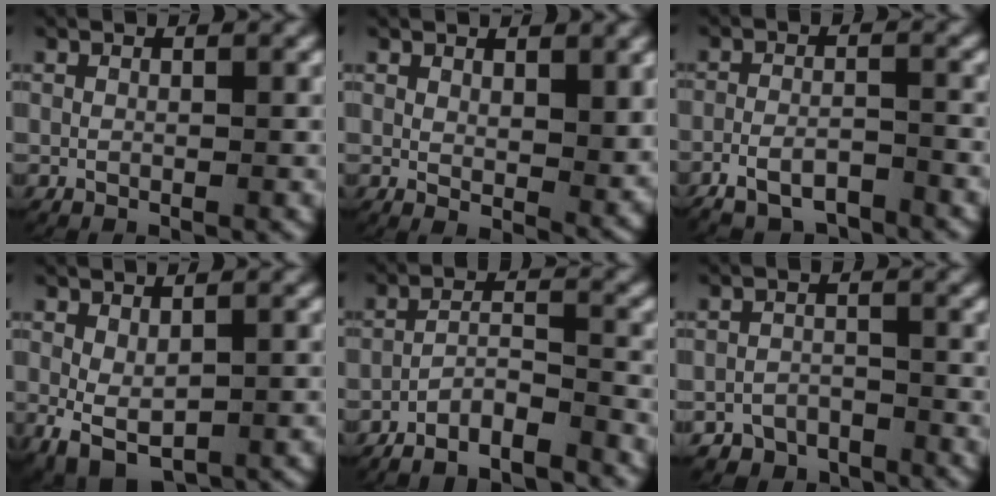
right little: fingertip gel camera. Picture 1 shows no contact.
{"total": 2.8, "force": [1.4, 1.0, 2.2], "torque": [-0.028, -0.012, 0.028]}
{"total": 4.9, "force": [-4.3, 1.7, 1.7], "torque": [-0.029, -0.007, -0.072]}
{"total": 5.3, "force": [-2.5, 3.2, 3.4], "torque": [-0.072, -0.029, -0.023]}
{"total": 9.0, "force": [-8.3, 2.9, 1.8], "torque": [-0.029, -0.019, -0.138]}
{"total": 5.4, "force": [-4.5, 2.9, -0.1], "torque": [0.022, -0.006, -0.088]}